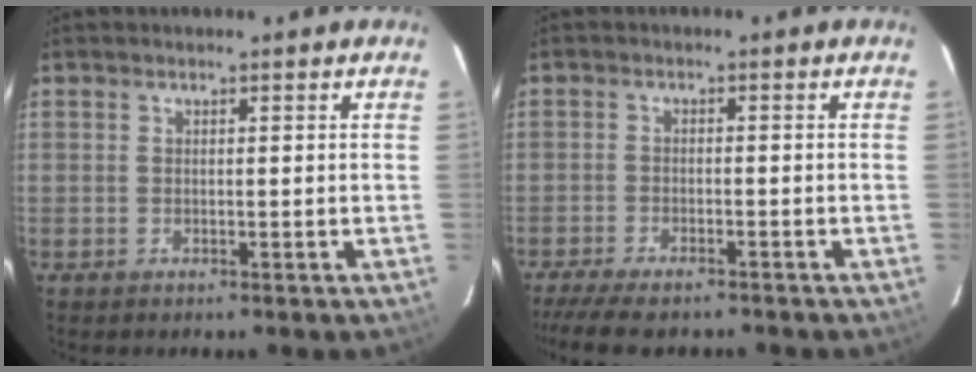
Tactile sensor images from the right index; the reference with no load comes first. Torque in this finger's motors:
{"motor_torque": [1.13, -1.00, 0.44, 0.08]}